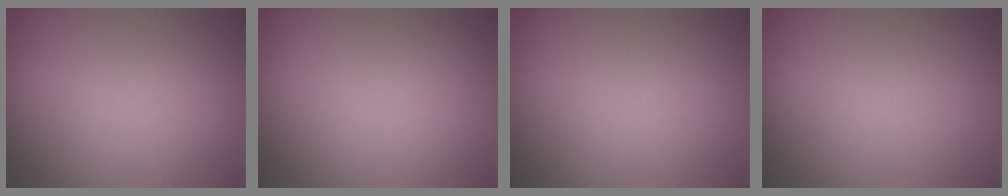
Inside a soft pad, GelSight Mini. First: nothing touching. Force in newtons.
{"total": 0.0}
{"total": 0.0}
{"total": 0.0}